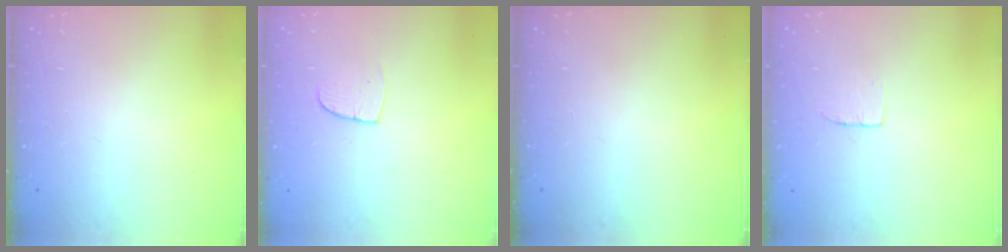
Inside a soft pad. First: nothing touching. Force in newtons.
{"total": 4.2, "press": 4.2, "slide": 0.3}
{"total": 0.0}
{"total": 3.4, "press": 3.4, "slide": 0.3}